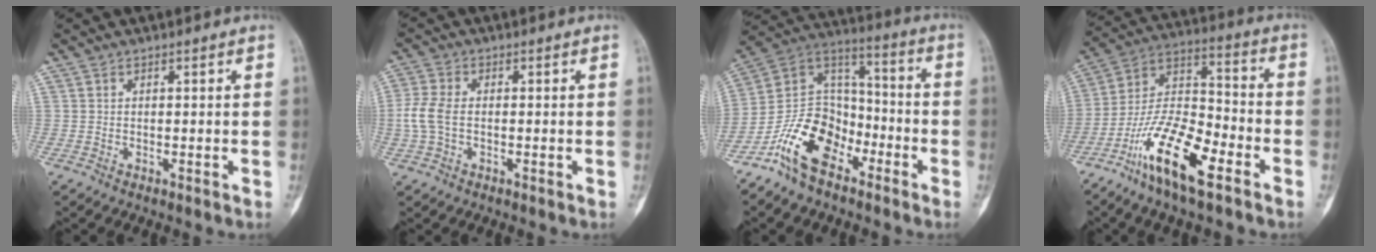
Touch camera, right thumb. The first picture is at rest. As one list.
[{"total": 5.8, "force": [-0.5, 3.5, 4.6], "torque": [-0.119, 0.009, -0.013]}, {"total": 14.9, "force": [-8.9, 9.0, 7.8], "torque": [-0.130, 0.079, -0.178]}, {"total": 16.0, "force": [-9.1, 5.0, 12.2], "torque": [-0.233, 0.060, -0.175]}]